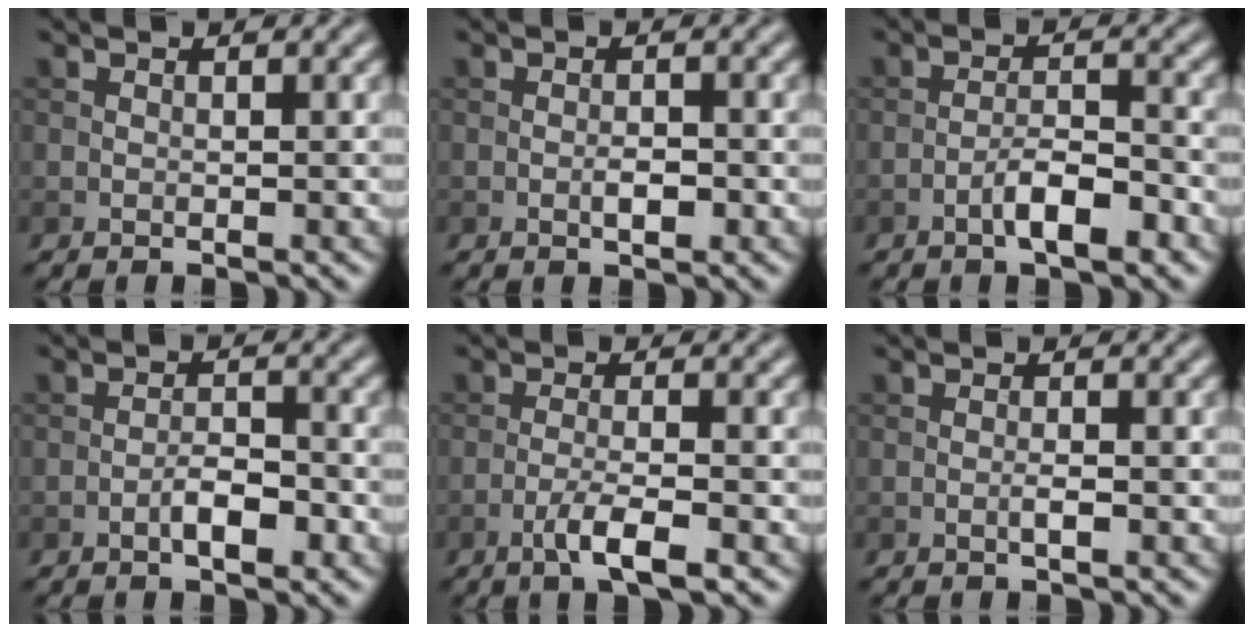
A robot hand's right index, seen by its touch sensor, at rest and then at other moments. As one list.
[{"total": 1.5, "force": [-0.5, 0.5, 1.3], "torque": [-0.022, 0.000, -0.010]}, {"total": 3.7, "force": [-2.1, 1.0, 2.9], "torque": [-0.051, 0.010, -0.039]}, {"total": 2.7, "force": [-1.3, 1.0, 2.2], "torque": [-0.035, 0.005, -0.025]}, {"total": 3.4, "force": [-1.8, 0.5, 2.8], "torque": [-0.053, 0.005, -0.040]}, {"total": 1.0, "force": [-0.4, 0.1, 0.9], "torque": [-0.016, 0.000, -0.008]}]